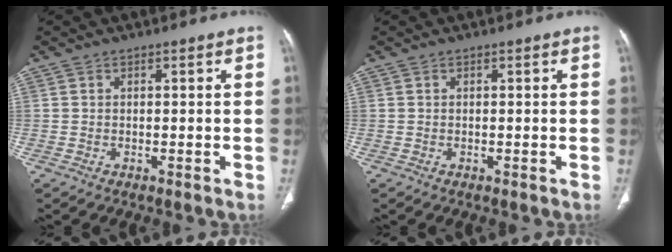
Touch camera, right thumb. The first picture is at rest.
{"total": 0.0}